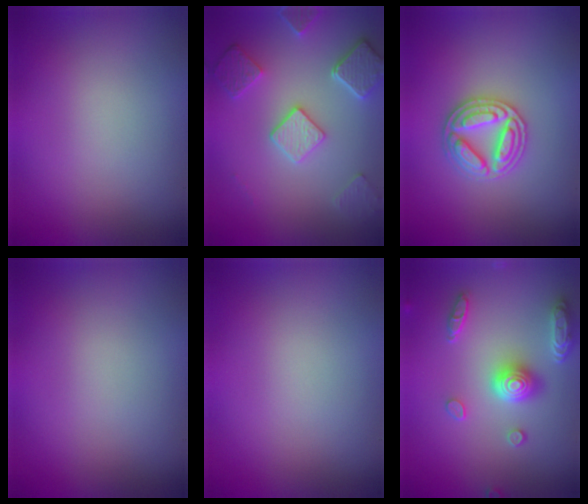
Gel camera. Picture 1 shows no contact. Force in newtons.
{"total": 4.9, "press": 4.0, "slide": 2.9}
{"total": 3.6, "press": 3.5, "slide": 0.8}
{"total": 0.0}
{"total": 0.0}
{"total": 4.8, "press": 4.0, "slide": 2.7}